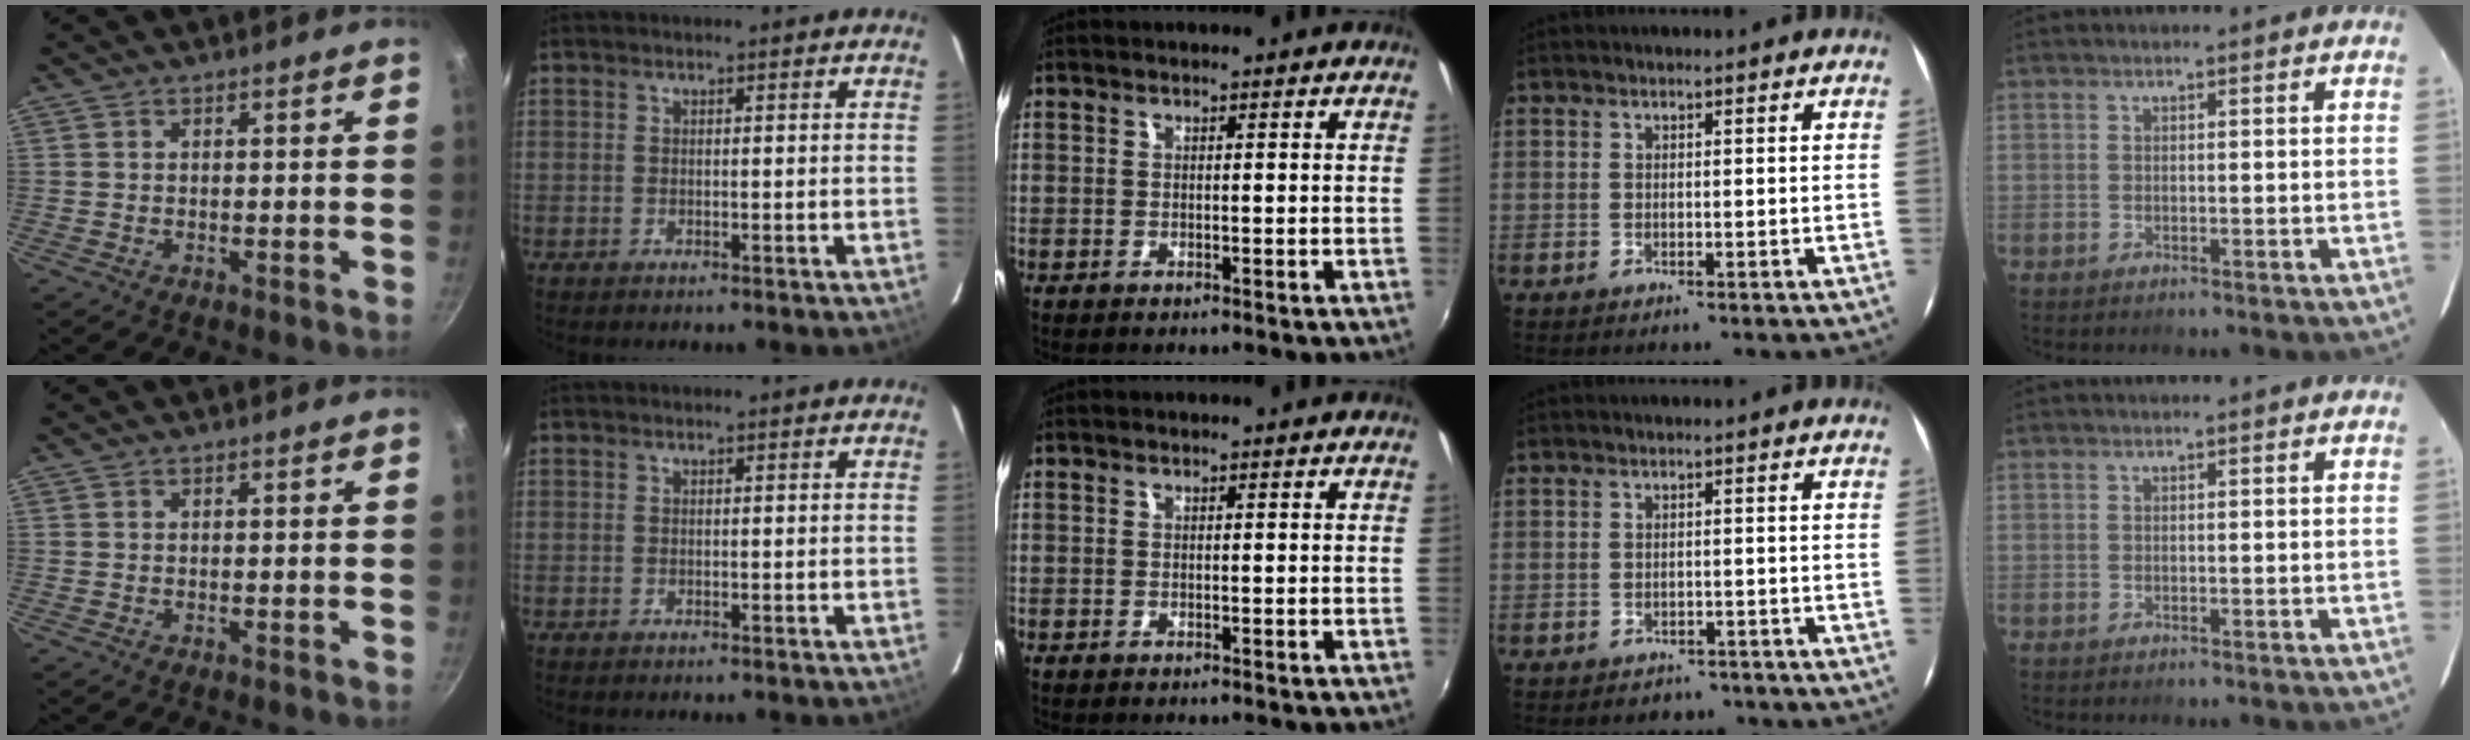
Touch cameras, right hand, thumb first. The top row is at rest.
{"ring": {"total": 4.0, "force": [-3.2, 2.3, 0.7], "torque": [-0.007, 0.010, -0.034]}}